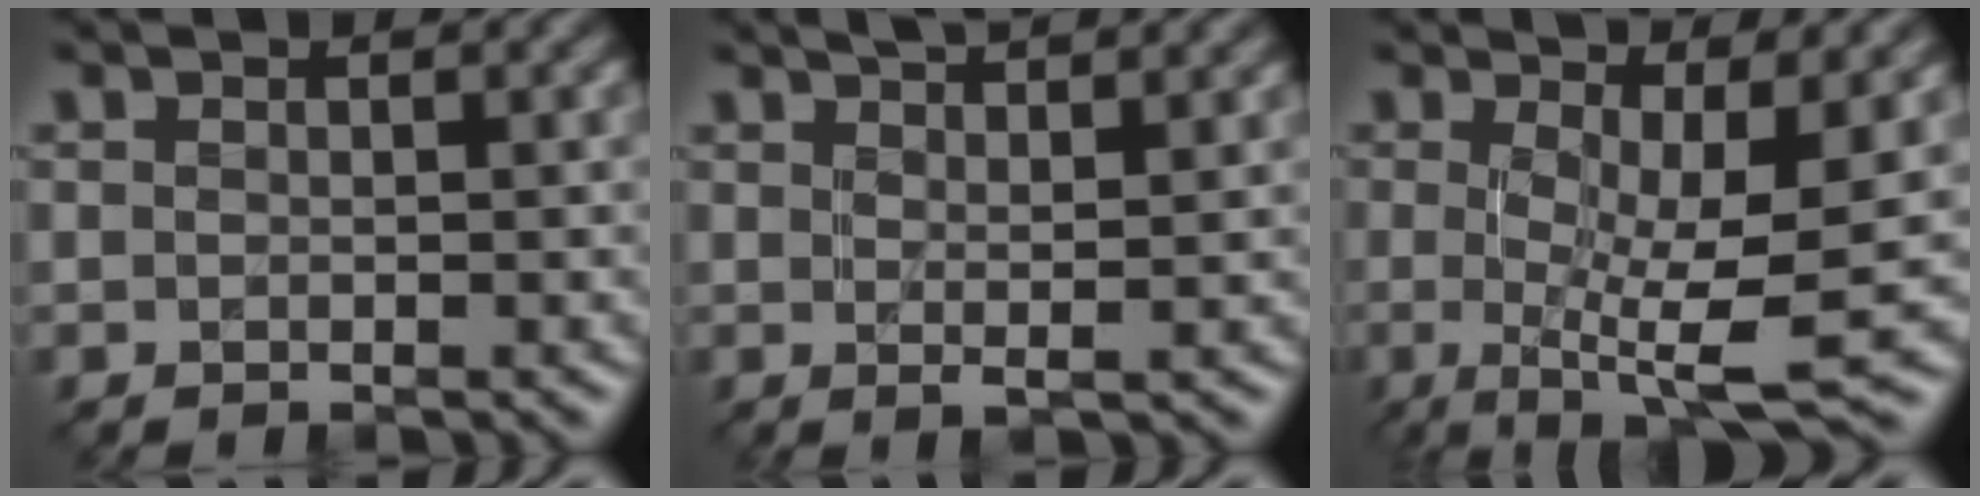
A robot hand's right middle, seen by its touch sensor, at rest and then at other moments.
{"total": 5.7, "force": [3.6, 1.6, 4.1], "torque": [-0.045, 0.021, 0.030]}
{"total": 9.7, "force": [-0.3, 2.5, 9.3], "torque": [-0.141, -0.006, -0.006]}